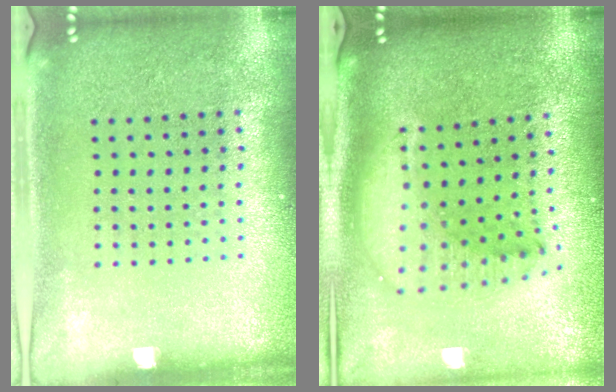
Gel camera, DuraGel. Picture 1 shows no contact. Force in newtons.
{"total": 2.1, "press": 1.6, "slide": 1.3}